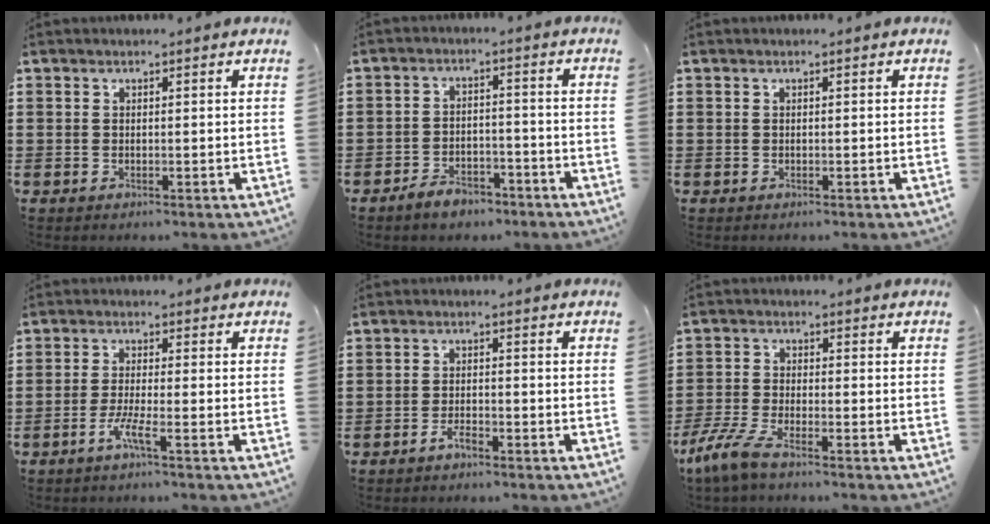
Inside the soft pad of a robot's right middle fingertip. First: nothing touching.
{"total": 3.8, "force": [-3.4, 1.3, 0.9], "torque": [-0.016, 0.014, -0.066]}
{"total": 0.0}
{"total": 3.8, "force": [-2.2, 0.1, 3.0], "torque": [-0.067, -0.004, -0.045]}
{"total": 2.5, "force": [-1.9, 0.6, 1.4], "torque": [-0.033, 0.002, -0.040]}
{"total": 5.5, "force": [-4.2, 0.8, 3.4], "torque": [-0.099, -0.016, -0.089]}